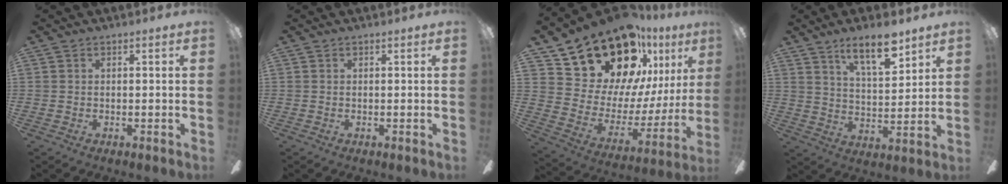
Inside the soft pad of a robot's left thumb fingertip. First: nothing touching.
{"total": 0.0}
{"total": 23.1, "force": [18.2, 10.7, 9.4], "torque": [-0.153, -0.129, 0.338]}
{"total": 11.8, "force": [8.4, 4.0, 7.2], "torque": [-0.109, -0.044, 0.144]}